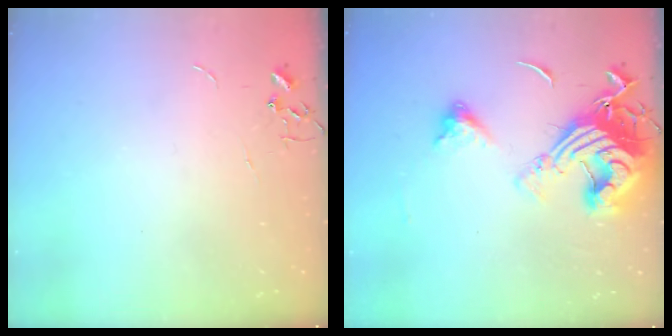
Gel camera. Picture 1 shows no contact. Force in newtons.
{"total": 18.1, "press": 18.0, "slide": 1.9}